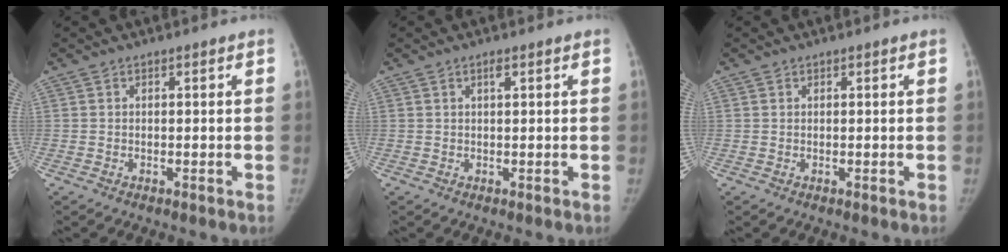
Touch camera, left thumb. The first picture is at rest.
{"total": 1.0, "force": [0.5, 0.2, 0.9], "torque": [-0.014, 0.004, 0.007]}
{"total": 0.0}